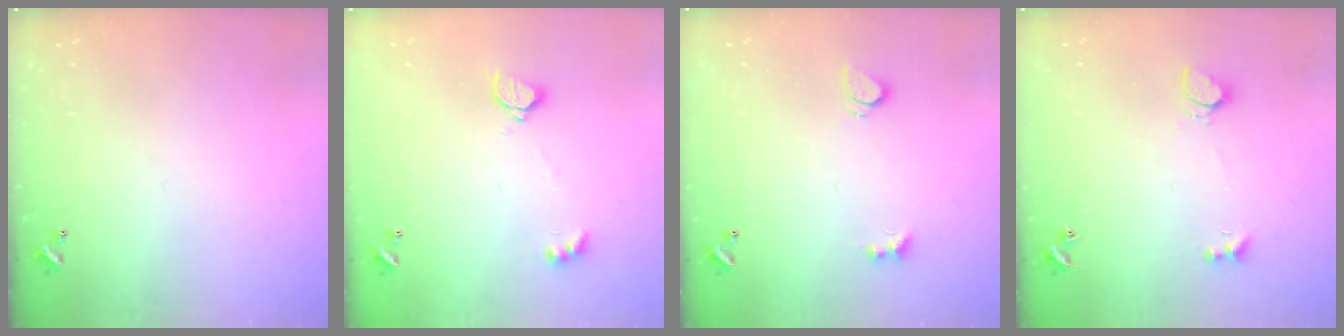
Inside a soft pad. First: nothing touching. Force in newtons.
{"total": 2.2, "press": 2.2, "slide": 0.2}
{"total": 3.0, "press": 2.7, "slide": 1.1}
{"total": 4.0, "press": 3.9, "slide": 0.8}